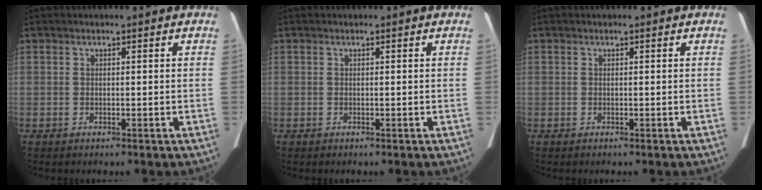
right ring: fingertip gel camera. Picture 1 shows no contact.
{"total": 0.0}
{"total": 0.0}